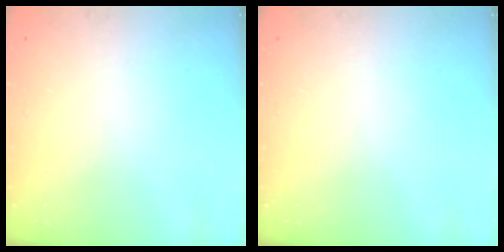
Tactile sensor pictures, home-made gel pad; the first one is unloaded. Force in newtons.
{"total": 0.0}